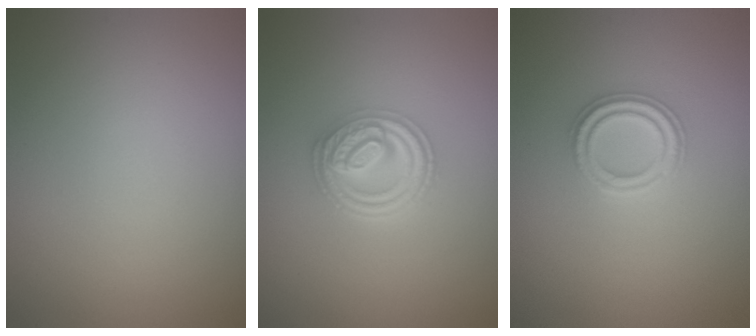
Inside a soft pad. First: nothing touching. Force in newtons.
{"total": 4.7, "press": 3.7, "slide": 2.9}
{"total": 2.6, "press": 2.6, "slide": 0.4}